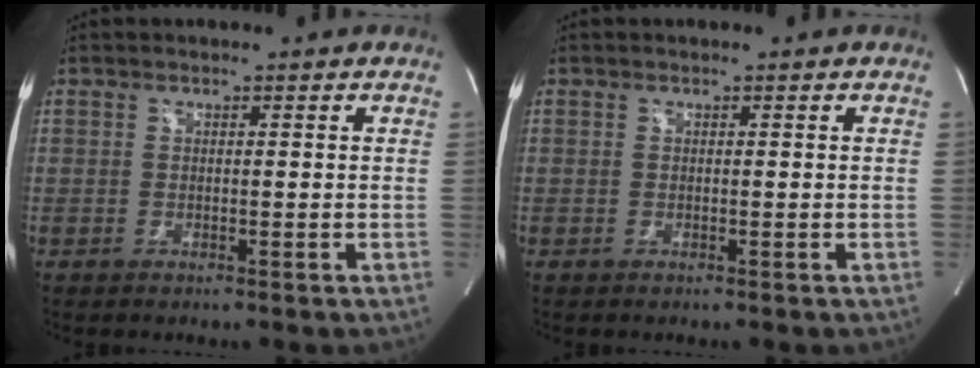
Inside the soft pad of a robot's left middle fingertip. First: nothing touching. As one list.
[{"total": 0.0}]